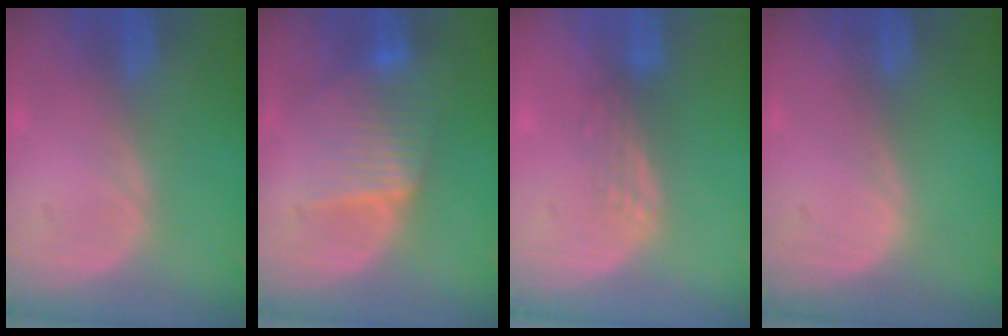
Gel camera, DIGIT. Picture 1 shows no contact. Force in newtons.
{"total": 6.5, "press": 6.4, "slide": 0.4}
{"total": 3.0, "press": 2.5, "slide": 1.7}
{"total": 0.0}